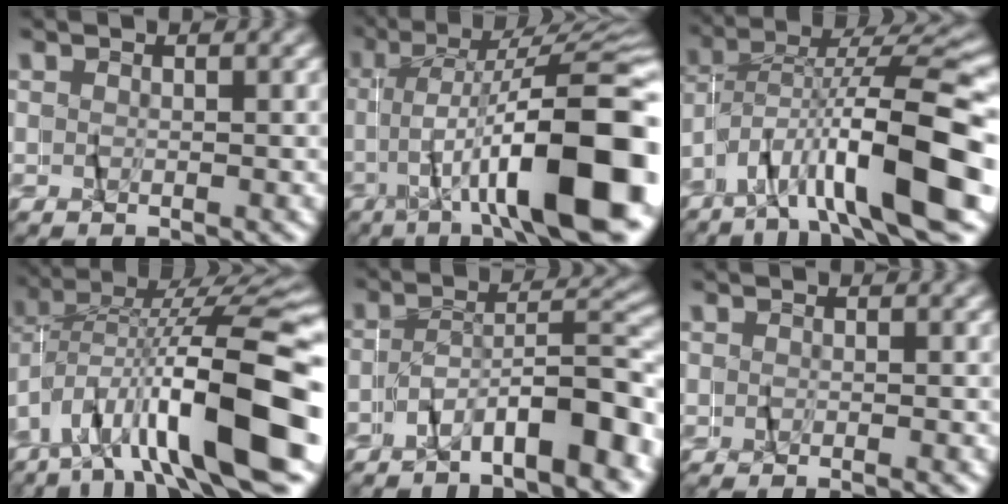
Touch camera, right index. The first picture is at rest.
{"total": 14.6, "force": [-4.0, 3.9, 13.4], "torque": [-0.183, -0.005, -0.054]}
{"total": 12.0, "force": [-6.1, 4.9, 9.1], "torque": [-0.144, -0.012, -0.092]}
{"total": 13.9, "force": [-6.5, 5.8, 10.9], "torque": [-0.168, -0.016, -0.089]}
{"total": 7.2, "force": [-5.8, 1.6, 4.0], "torque": [-0.050, 0.010, -0.101]}
{"total": 1.0, "force": [-0.9, -0.1, 0.3], "torque": [-0.008, -0.003, -0.014]}